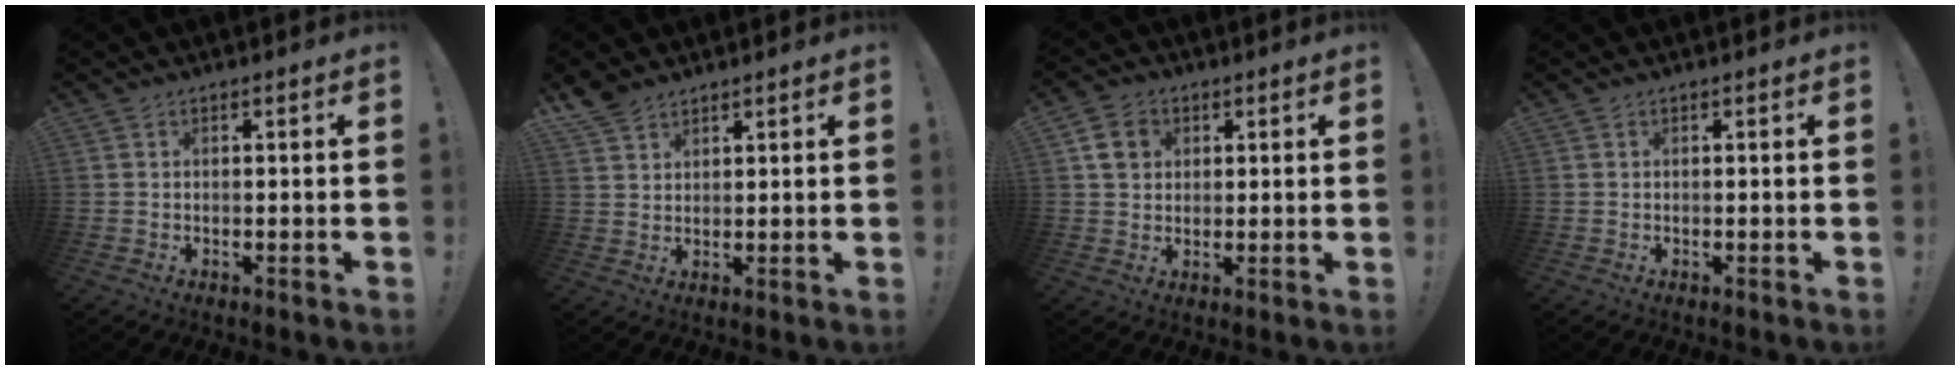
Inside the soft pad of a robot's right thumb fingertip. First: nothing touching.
{"total": 4.8, "force": [4.0, 2.2, 1.5], "torque": [-0.026, -0.025, 0.077]}
{"total": 6.4, "force": [2.3, 5.2, 3.0], "torque": [-0.050, 0.006, 0.047]}
{"total": 0.0}